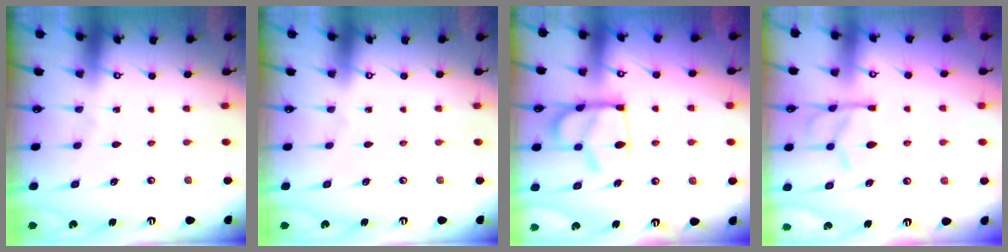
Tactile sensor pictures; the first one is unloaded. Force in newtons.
{"total": 0.0}
{"total": 15.6, "press": 15.5, "slide": 1.7}
{"total": 6.8, "press": 6.5, "slide": 1.7}